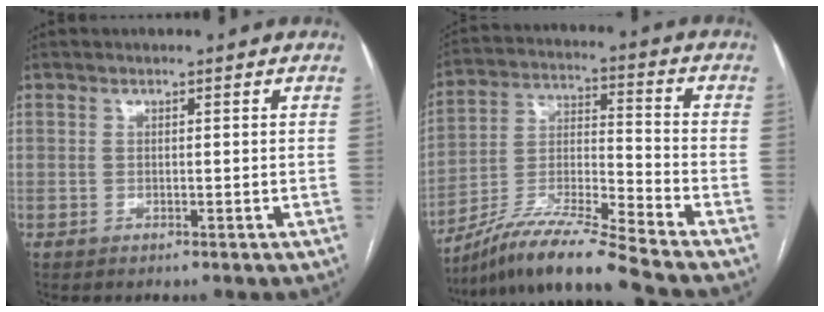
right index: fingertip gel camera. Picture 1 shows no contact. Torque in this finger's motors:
{"motor_torque": [-0.29, -0.70, -0.02, 0.03]}